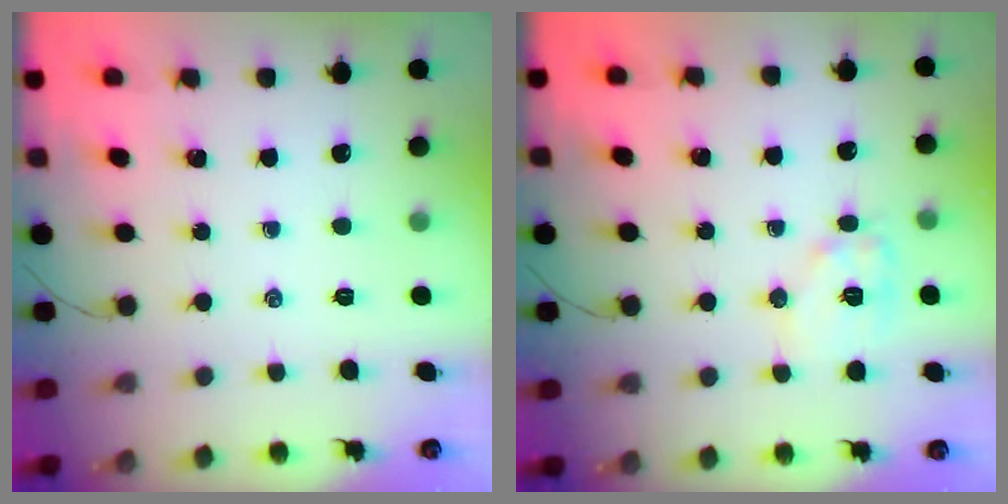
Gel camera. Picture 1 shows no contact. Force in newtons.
{"total": 9.5, "press": 9.5, "slide": 0.2}